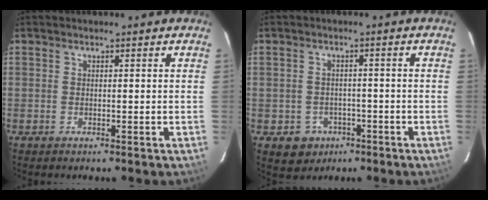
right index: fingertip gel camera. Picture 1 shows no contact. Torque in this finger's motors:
{"motor_torque": [-0.33, -0.06, -0.87, -0.21]}